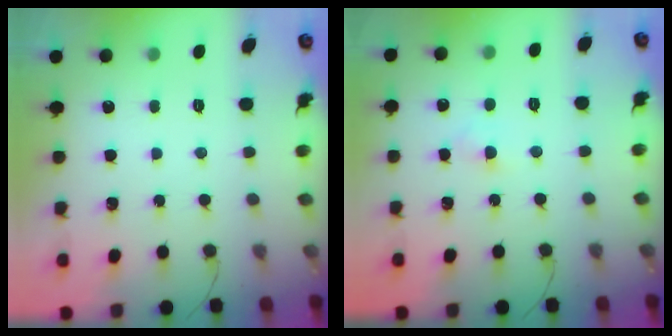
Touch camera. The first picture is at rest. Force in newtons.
{"total": 2.1, "press": 2.0, "slide": 0.9}